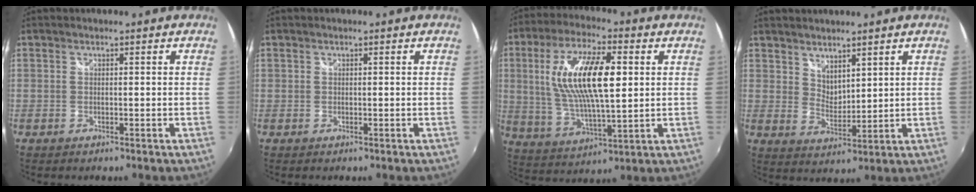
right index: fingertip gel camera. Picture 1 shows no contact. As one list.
[{"total": 0.0}, {"total": 17.1, "force": [3.3, 5.9, 15.7], "torque": [-0.297, 0.008, 0.066]}, {"total": 4.8, "force": [3.9, 2.1, 2.0], "torque": [-0.024, -0.004, 0.072]}]